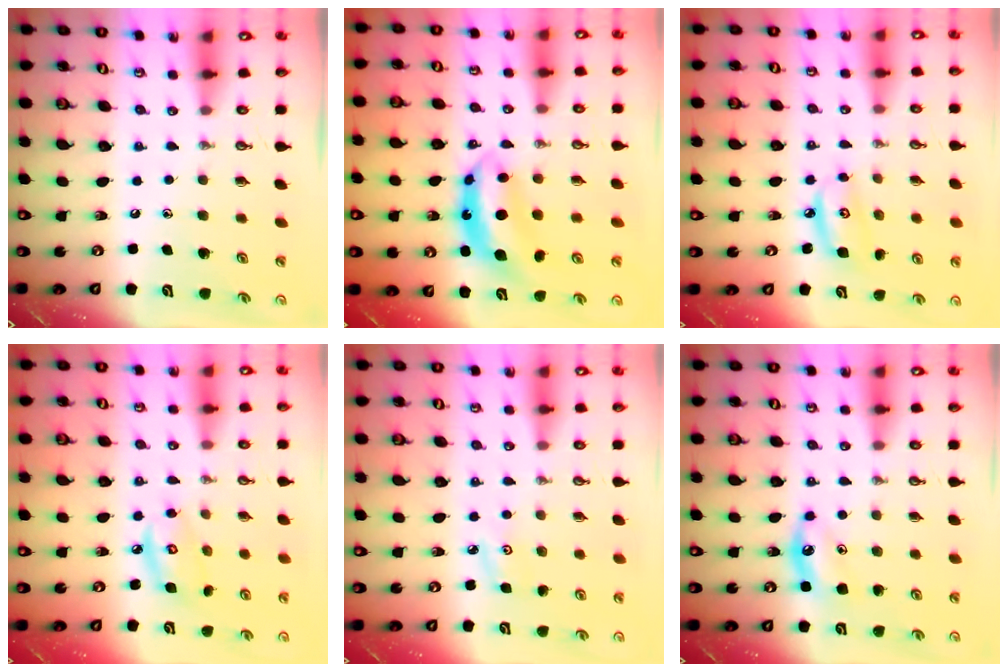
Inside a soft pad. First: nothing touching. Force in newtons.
{"total": 7.2, "press": 7.2, "slide": 0.3}
{"total": 6.0, "press": 6.0, "slide": 0.5}
{"total": 6.5, "press": 6.5, "slide": 0.3}
{"total": 3.8, "press": 3.7, "slide": 0.4}
{"total": 6.0, "press": 5.9, "slide": 0.8}